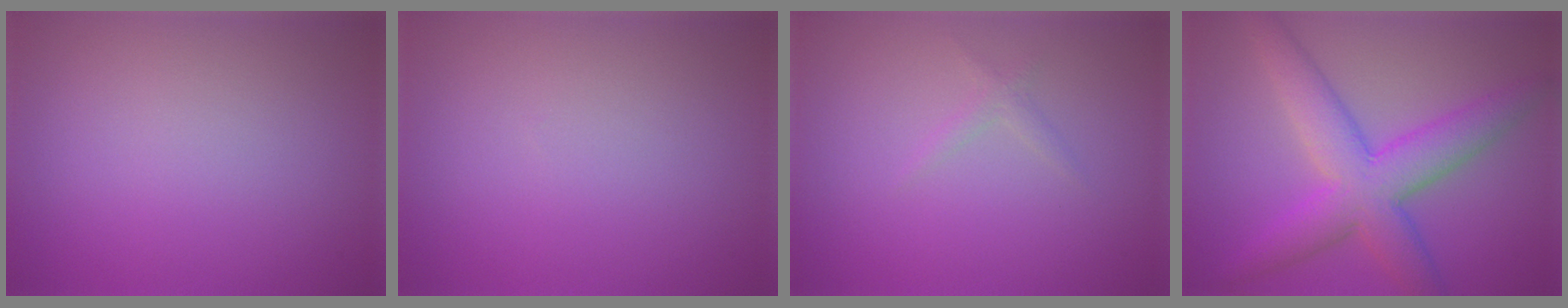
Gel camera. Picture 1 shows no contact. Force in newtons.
{"total": 0.0}
{"total": 0.9, "press": 0.9, "slide": 0.0}
{"total": 7.2, "press": 7.2, "slide": 0.0}